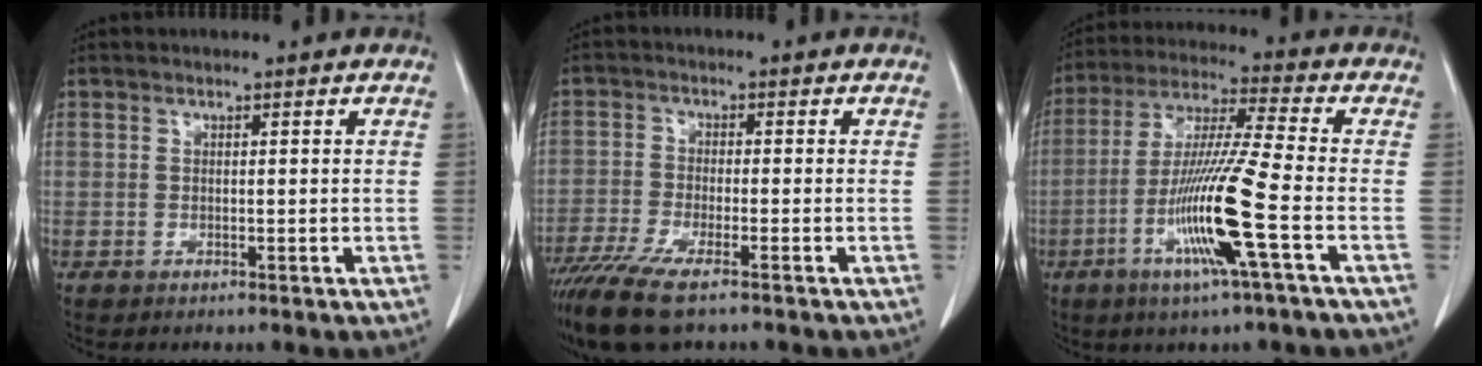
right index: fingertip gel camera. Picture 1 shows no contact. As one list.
[{"total": 8.7, "force": [-6.3, 1.3, 5.9], "torque": [-0.109, -0.023, -0.113]}, {"total": 13.9, "force": [-4.7, -1.0, 13.0], "torque": [-0.261, -0.017, -0.095]}]